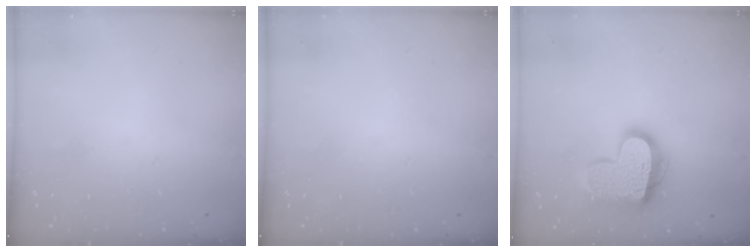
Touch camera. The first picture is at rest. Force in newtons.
{"total": 0.0}
{"total": 16.3, "press": 16.3, "slide": 1.3}